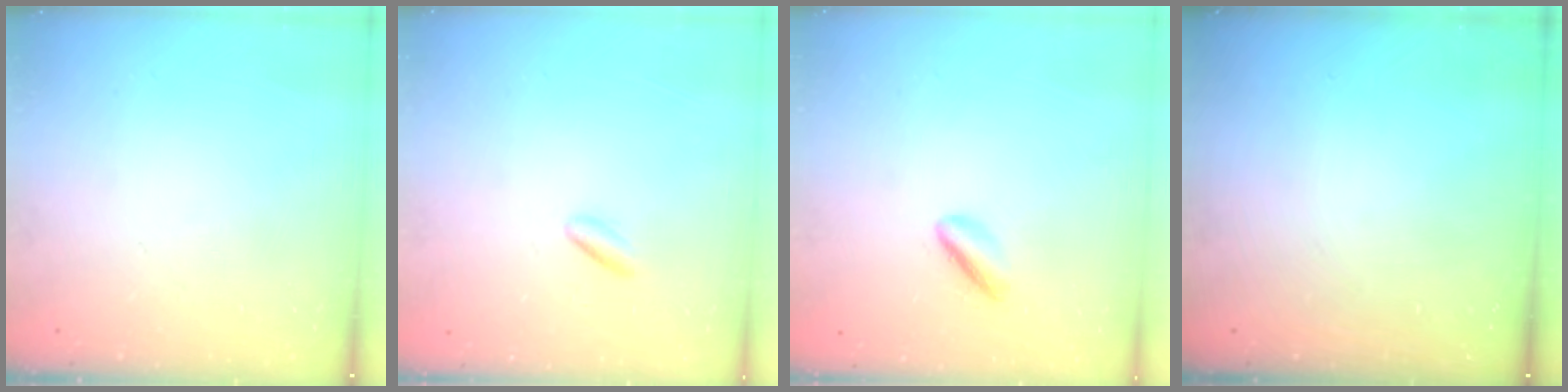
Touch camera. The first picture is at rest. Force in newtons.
{"total": 1.4, "press": 1.3, "slide": 0.7}
{"total": 2.0, "press": 1.9, "slide": 0.6}
{"total": 0.0}